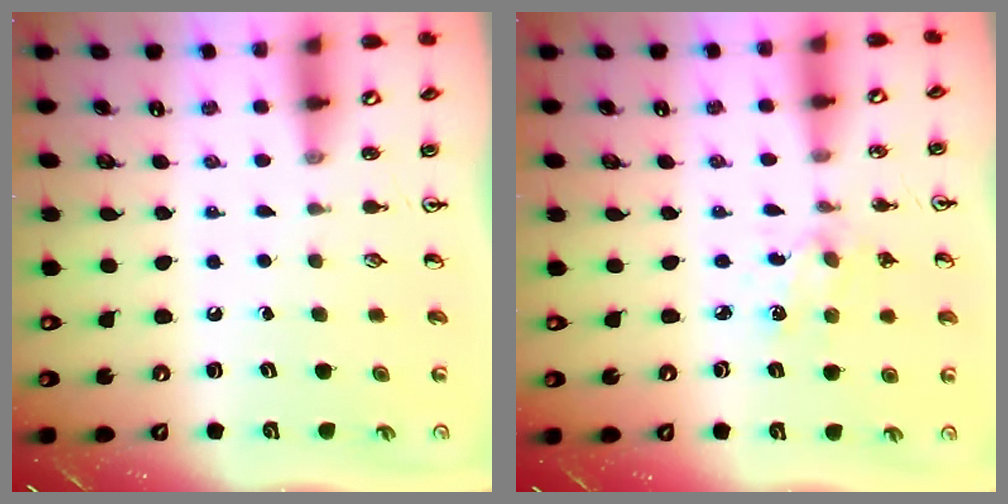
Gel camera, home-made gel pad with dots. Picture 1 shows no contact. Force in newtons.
{"total": 2.4, "press": 2.4, "slide": 0.6}